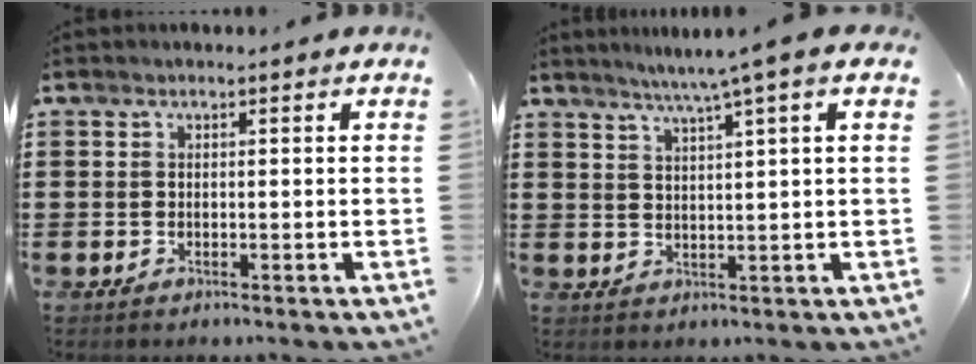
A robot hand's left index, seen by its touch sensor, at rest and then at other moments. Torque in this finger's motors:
{"motor_torque": [1.34, -0.80, 0.33, 0.13]}